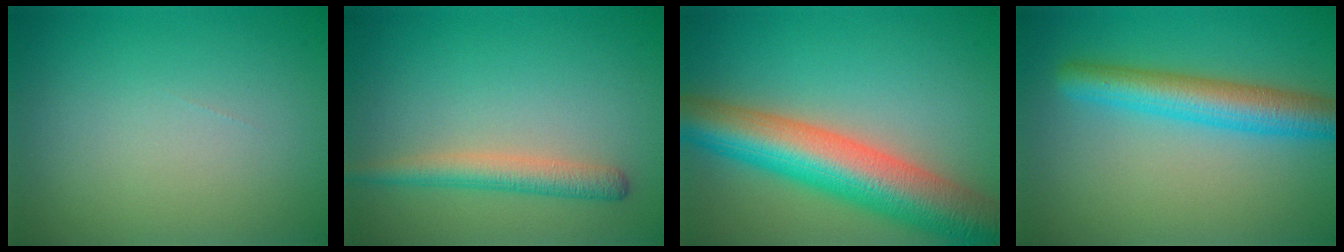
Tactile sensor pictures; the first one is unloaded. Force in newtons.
{"total": 2.8, "press": 2.8, "slide": 0.1}
{"total": 10.6, "press": 10.6, "slide": 0.6}
{"total": 5.4, "press": 5.4, "slide": 0.1}